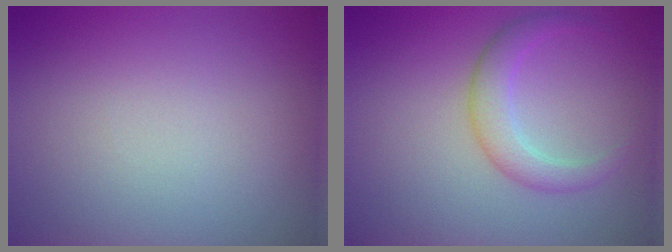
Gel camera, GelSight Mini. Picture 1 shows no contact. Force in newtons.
{"total": 2.6, "press": 2.6, "slide": 0.1}